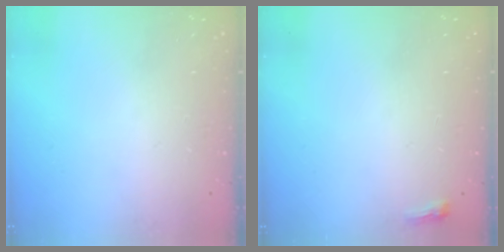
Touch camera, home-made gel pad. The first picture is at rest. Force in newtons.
{"total": 2.6, "press": 2.5, "slide": 0.6}